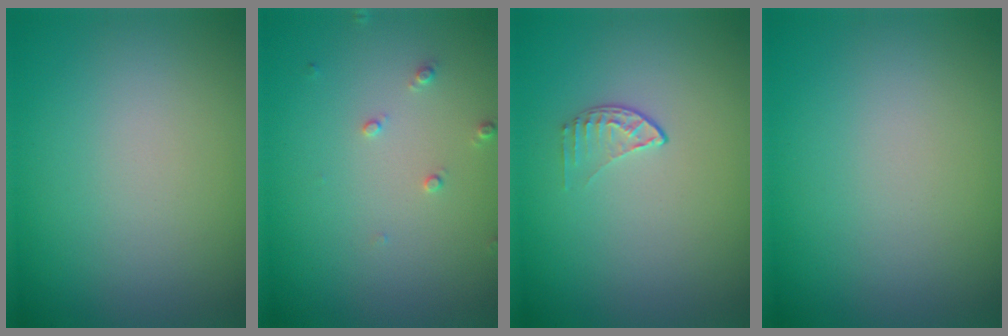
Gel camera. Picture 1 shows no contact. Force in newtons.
{"total": 1.1, "press": 1.1, "slide": 0.2}
{"total": 1.1, "press": 0.7, "slide": 0.9}
{"total": 0.0}